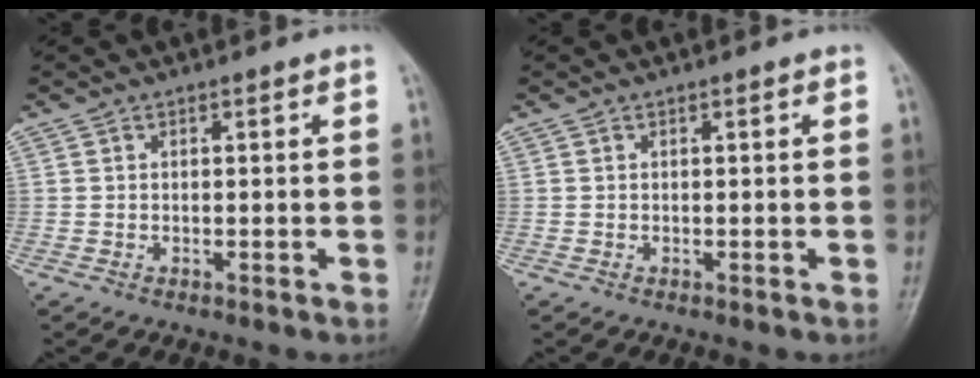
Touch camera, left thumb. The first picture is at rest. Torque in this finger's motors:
{"motor_torque": [0.00, 0.00, 0.00, -0.03, 0.00]}